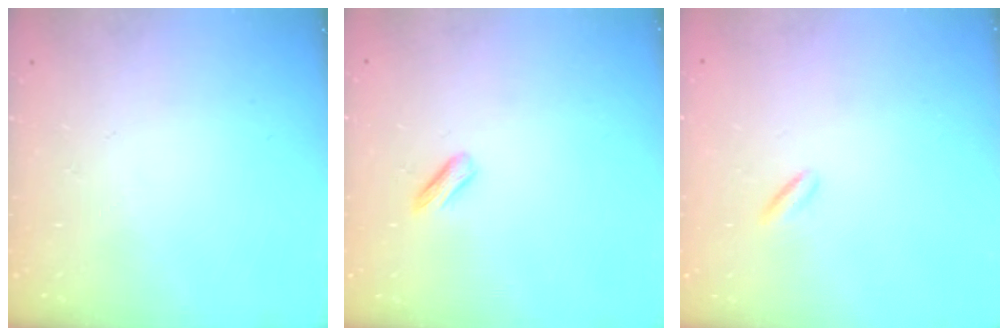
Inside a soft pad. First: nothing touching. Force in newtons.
{"total": 2.8, "press": 2.7, "slide": 0.9}
{"total": 1.3, "press": 1.1, "slide": 0.6}